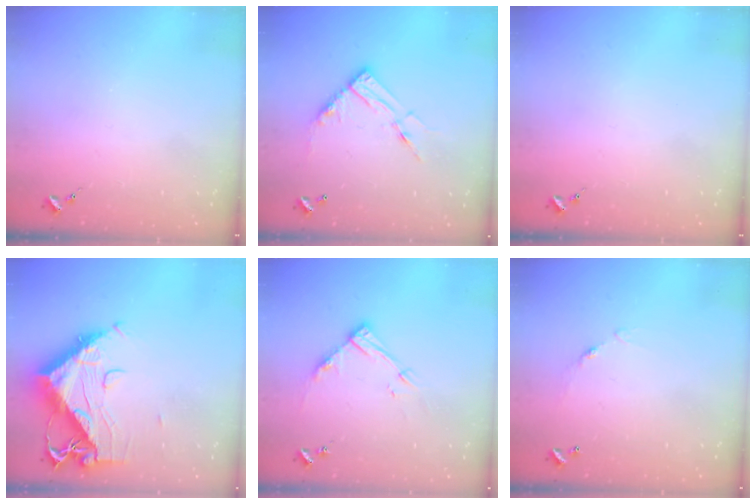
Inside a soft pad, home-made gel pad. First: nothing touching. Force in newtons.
{"total": 12.6, "press": 12.6, "slide": 1.2}
{"total": 0.0}
{"total": 16.3, "press": 16.2, "slide": 1.6}
{"total": 12.0, "press": 11.9, "slide": 1.1}
{"total": 4.7, "press": 4.7, "slide": 0.2}